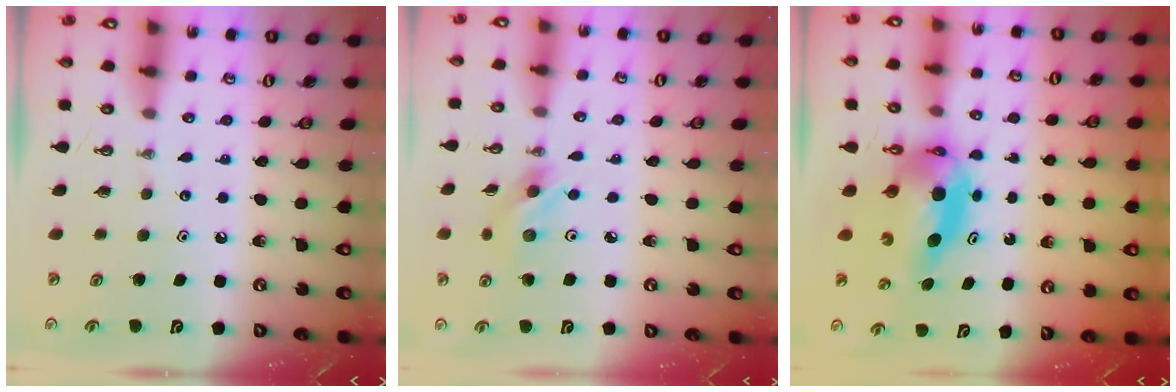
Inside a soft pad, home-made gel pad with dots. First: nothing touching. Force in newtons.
{"total": 5.8, "press": 5.8, "slide": 0.7}
{"total": 6.5, "press": 6.5, "slide": 0.9}